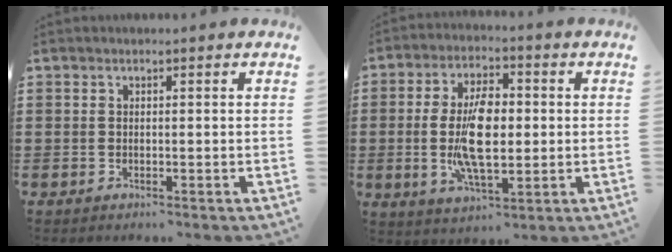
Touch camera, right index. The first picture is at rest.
{"total": 10.5, "force": [-0.3, 4.8, 9.3], "torque": [-0.185, 0.002, -0.010]}